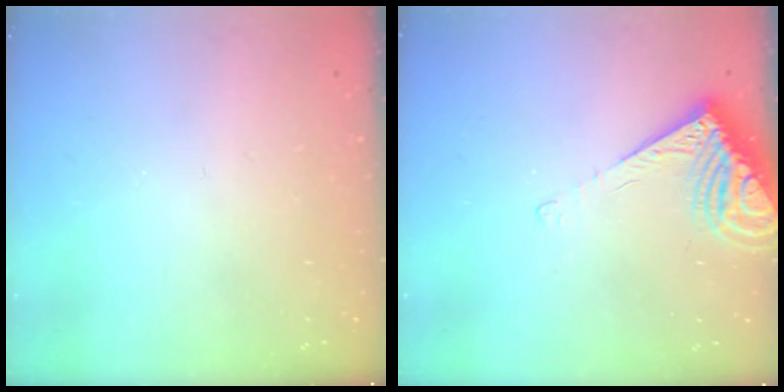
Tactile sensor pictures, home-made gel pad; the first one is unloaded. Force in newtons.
{"total": 9.1, "press": 9.0, "slide": 0.7}